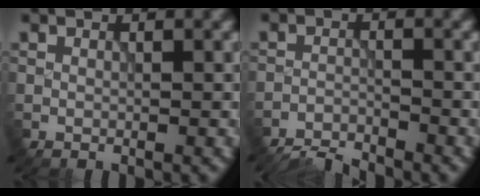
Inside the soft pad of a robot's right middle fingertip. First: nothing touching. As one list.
[{"total": 3.5, "force": [-3.5, 0.3, 0.5], "torque": [-0.011, -0.006, -0.071]}]